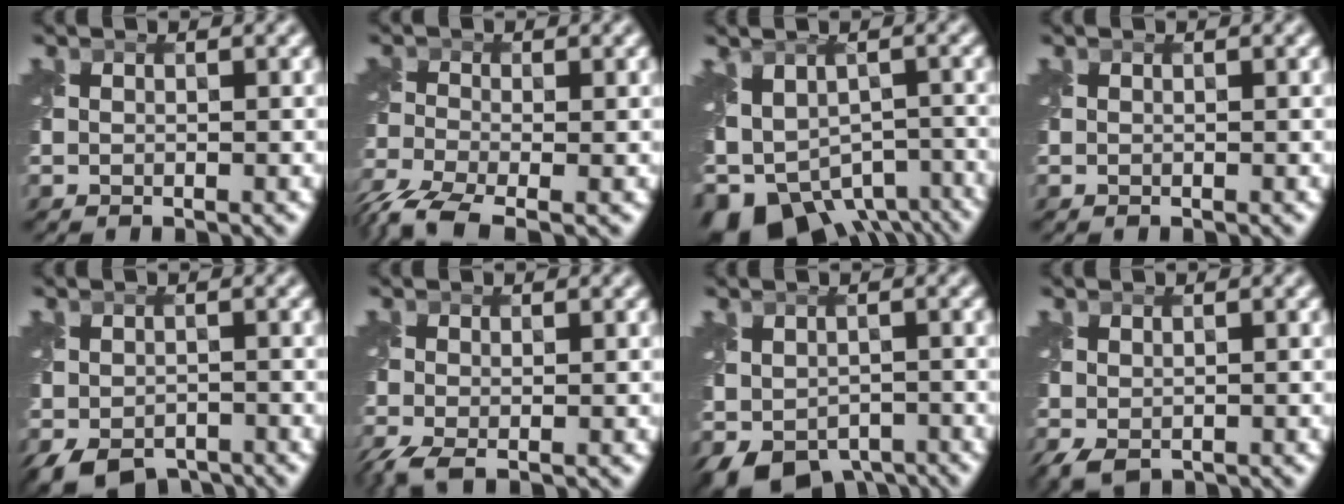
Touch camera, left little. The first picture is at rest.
{"total": 5.5, "force": [-3.9, 2.0, 3.3], "torque": [-0.078, -0.018, -0.088]}
{"total": 9.5, "force": [-5.8, 5.5, 5.1], "torque": [-0.092, -0.021, -0.071]}
{"total": 0.0}
{"total": 5.2, "force": [-3.6, 2.8, 2.5], "torque": [-0.044, -0.023, -0.058]}
{"total": 2.6, "force": [-1.4, 0.8, 2.0], "torque": [-0.054, -0.011, -0.032]}
{"total": 6.1, "force": [-3.5, 3.7, 3.5], "torque": [-0.058, -0.023, -0.049]}
{"total": 1.6, "force": [-0.5, 1.0, 1.2], "torque": [-0.031, -0.007, -0.006]}